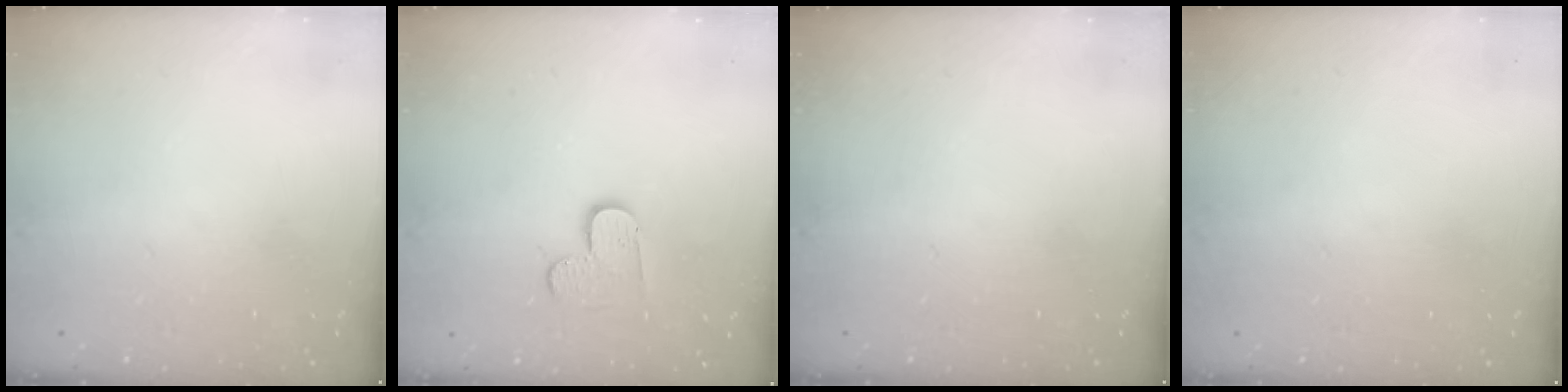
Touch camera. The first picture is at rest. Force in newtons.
{"total": 4.2, "press": 4.2, "slide": 0.4}
{"total": 0.0}
{"total": 0.8, "press": 0.8, "slide": 0.1}